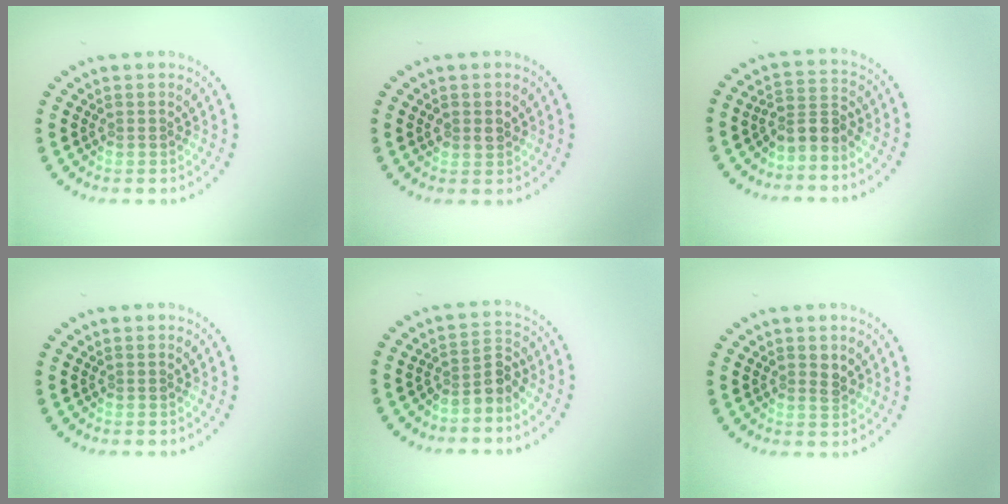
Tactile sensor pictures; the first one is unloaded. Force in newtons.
{"total": 1.4, "press": 1.4, "slide": 0.5}
{"total": 2.6, "press": 1.9, "slide": 1.7}
{"total": 0.0}
{"total": 2.7, "press": 2.0, "slide": 1.8}
{"total": 1.3, "press": 1.3, "slide": 0.2}